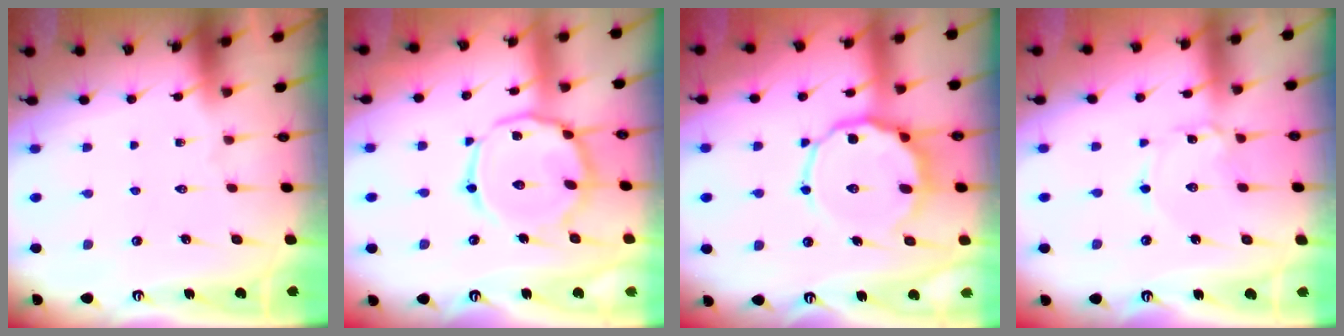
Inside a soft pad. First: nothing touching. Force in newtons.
{"total": 15.3, "press": 15.3, "slide": 1.0}
{"total": 10.3, "press": 10.2, "slide": 1.8}
{"total": 1.2, "press": 1.2, "slide": 0.1}